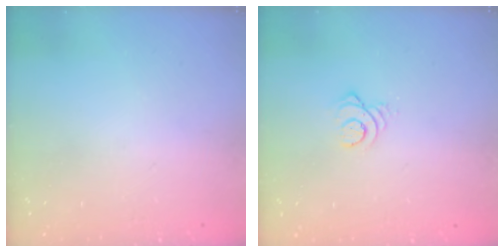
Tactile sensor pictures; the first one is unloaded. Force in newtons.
{"total": 3.2, "press": 3.2, "slide": 0.3}